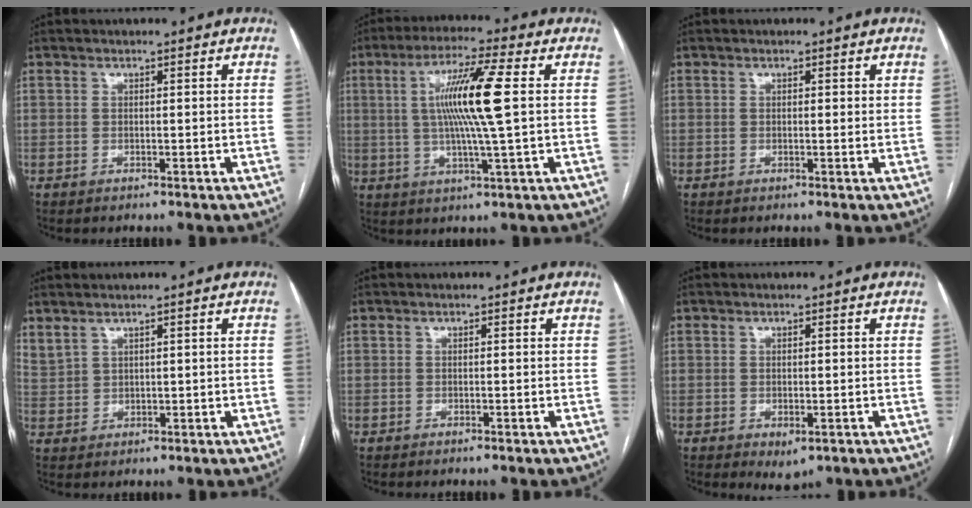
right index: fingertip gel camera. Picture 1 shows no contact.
{"total": 11.8, "force": [1.6, -0.4, 11.7], "torque": [-0.218, 0.004, 0.026]}
{"total": 0.7, "force": [0.3, 0.3, 0.5], "torque": [-0.012, 0.000, 0.003]}
{"total": 3.3, "force": [2.8, 1.3, 1.2], "torque": [-0.033, 0.009, 0.069]}
{"total": 0.0}
{"total": 2.7, "force": [-1.1, 1.3, 2.1], "torque": [-0.028, -0.004, -0.005]}